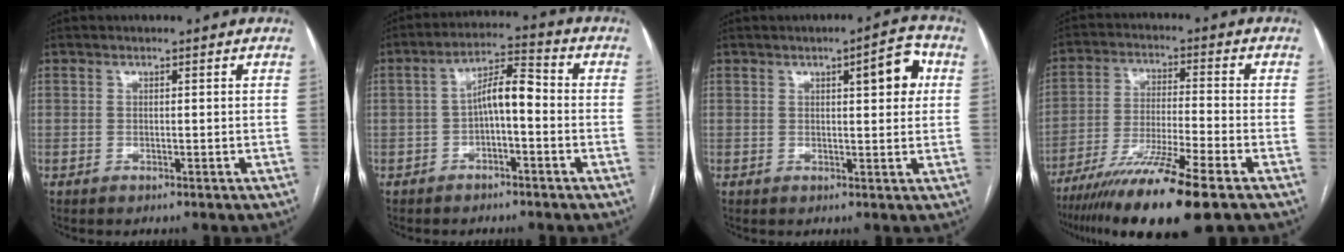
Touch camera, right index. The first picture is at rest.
{"total": 6.4, "force": [-0.9, 1.9, 6.1], "torque": [-0.109, 0.028, -0.018]}
{"total": 5.8, "force": [1.7, 1.4, 5.3], "torque": [-0.070, 0.012, 0.020]}
{"total": 14.8, "force": [-10.1, -0.3, 10.9], "torque": [-0.202, -0.044, -0.176]}